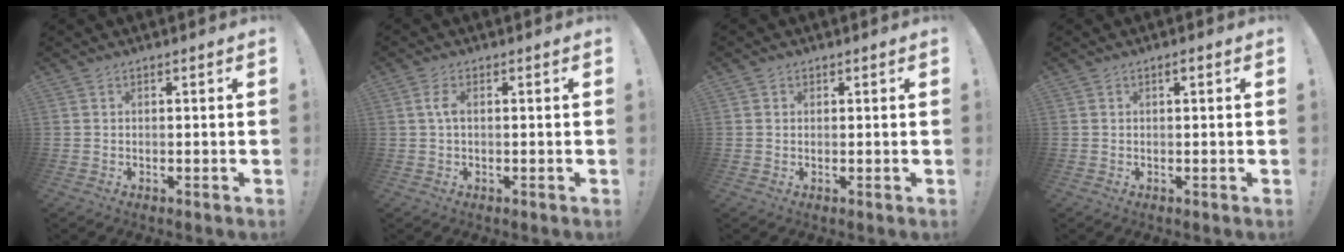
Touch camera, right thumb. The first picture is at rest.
{"total": 2.7, "force": [0.2, 1.0, 2.6], "torque": [-0.055, 0.009, 0.003]}
{"total": 1.1, "force": [0.6, 0.9, 0.1], "torque": [0.000, 0.001, 0.010]}
{"total": 0.9, "force": [0.4, 0.4, 0.7], "torque": [-0.015, 0.003, 0.005]}